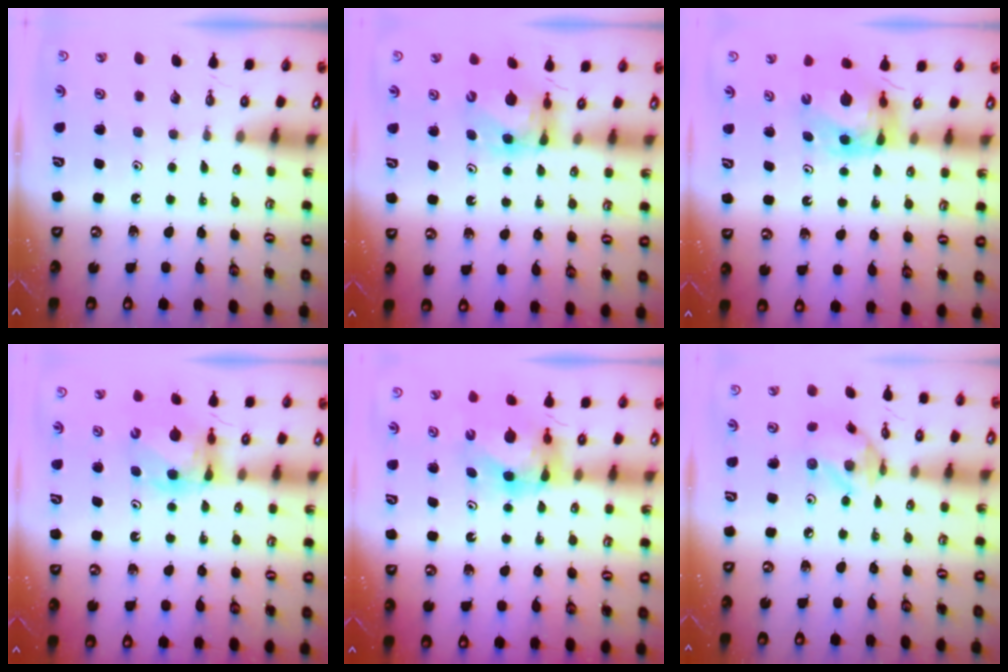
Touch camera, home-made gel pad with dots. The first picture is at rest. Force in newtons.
{"total": 5.5, "press": 5.5, "slide": 0.7}
{"total": 6.3, "press": 6.3, "slide": 0.5}
{"total": 6.1, "press": 6.0, "slide": 0.4}
{"total": 7.2, "press": 7.2, "slide": 0.7}
{"total": 9.3, "press": 9.3, "slide": 0.6}